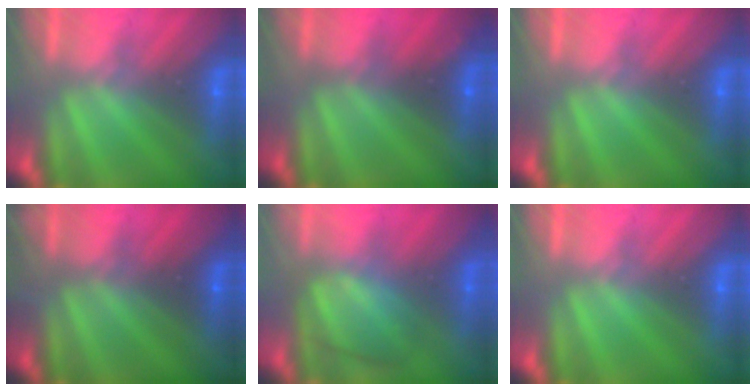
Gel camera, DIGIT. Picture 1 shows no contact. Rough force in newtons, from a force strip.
{"total": 2.4}
{"total": 0.0}
{"total": 2.6}
{"total": 2.9}
{"total": 0.0}